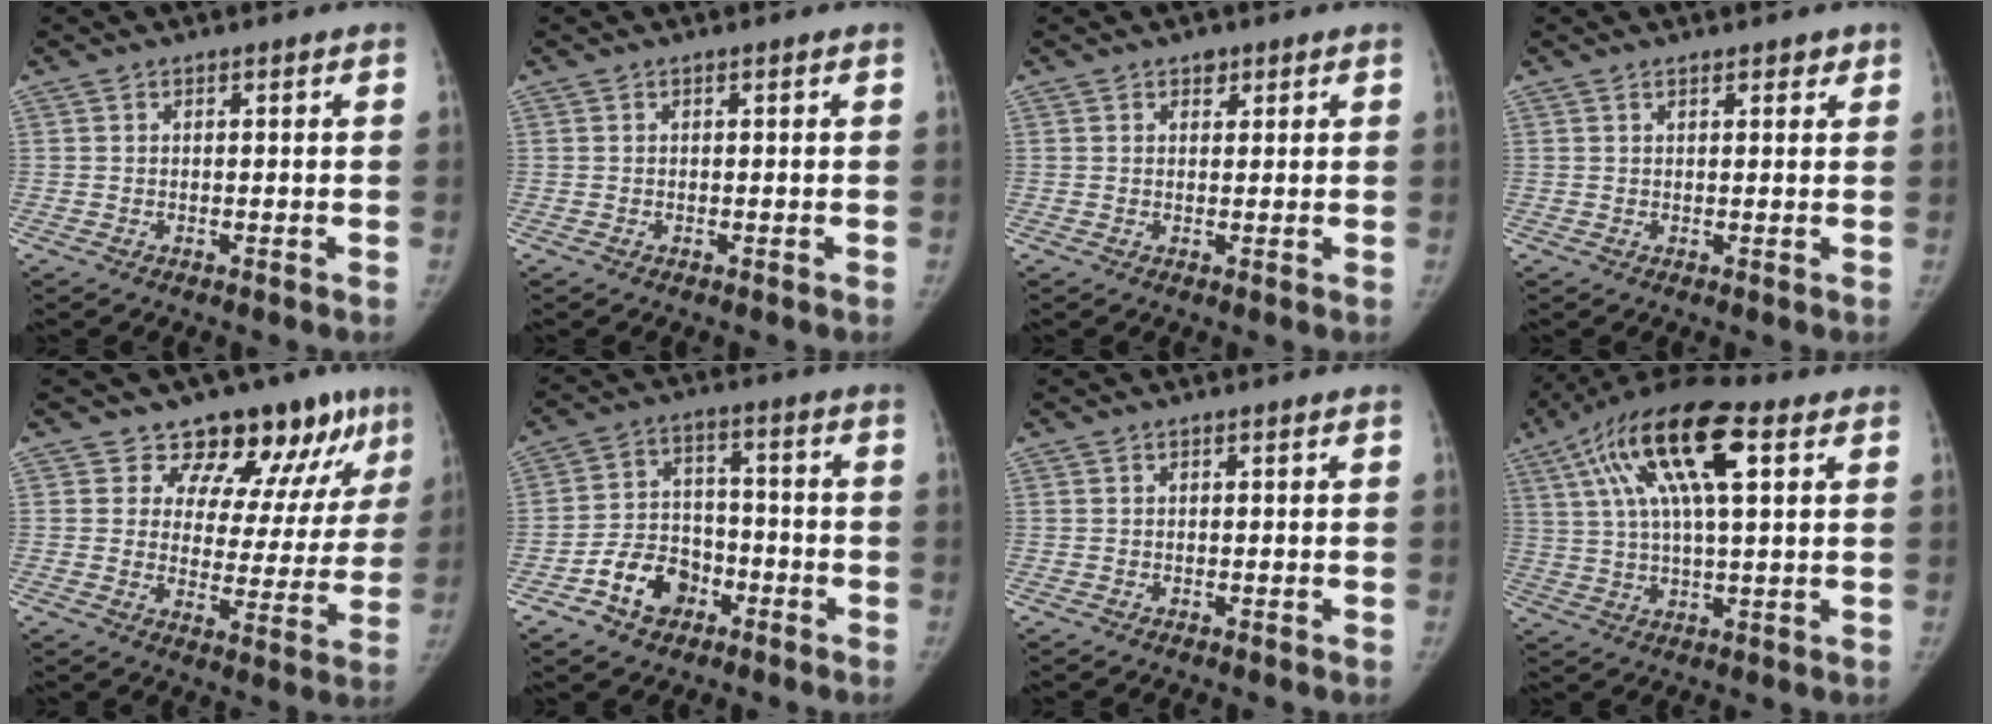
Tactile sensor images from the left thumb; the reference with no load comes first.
{"total": 0.0}
{"total": 1.7, "force": [1.1, 1.1, 0.6], "torque": [0.003, -0.005, 0.013]}
{"total": 1.9, "force": [1.4, 0.9, 1.0], "torque": [-0.002, -0.005, 0.015]}
{"total": 14.2, "force": [10.2, 7.3, 6.7], "torque": [-0.031, -0.061, 0.122]}
{"total": 9.9, "force": [-5.0, 7.3, 4.4], "torque": [-0.047, 0.036, -0.088]}
{"total": 0.0}
{"total": 19.1, "force": [7.4, 6.5, 16.3], "torque": [-0.313, 0.015, 0.125]}